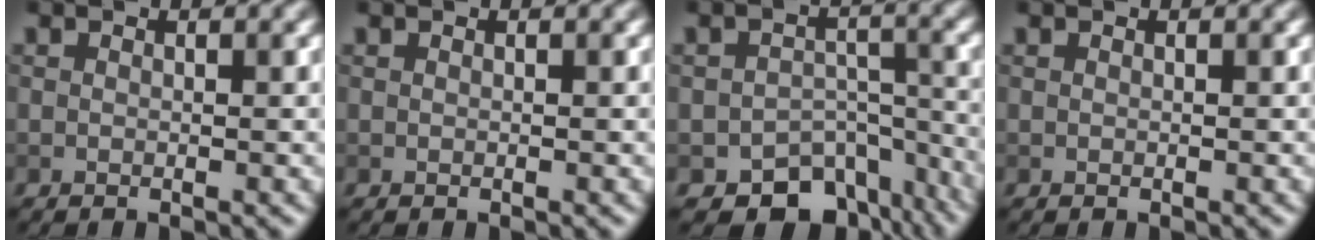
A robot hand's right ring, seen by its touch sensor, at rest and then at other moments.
{"total": 0.0}
{"total": 8.5, "force": [-6.2, 5.1, 2.9], "torque": [-0.016, -0.010, -0.084]}
{"total": 0.0}